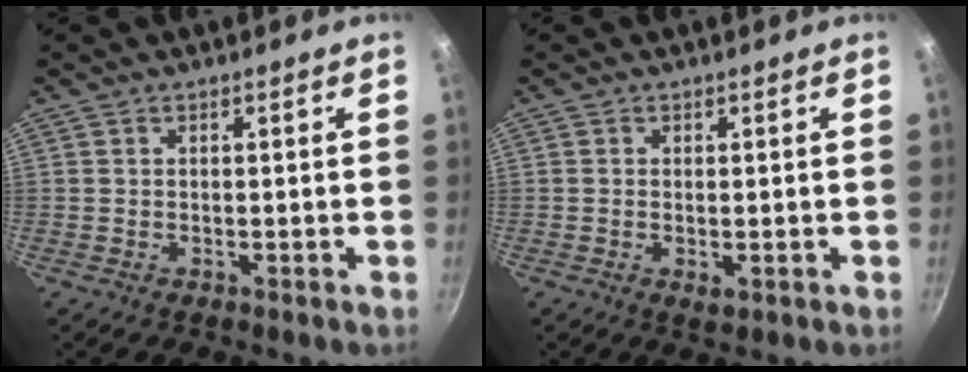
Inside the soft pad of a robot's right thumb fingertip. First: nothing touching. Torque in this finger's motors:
{"motor_torque": [-0.32, 0.04, -0.18, 0.02, 0.01]}